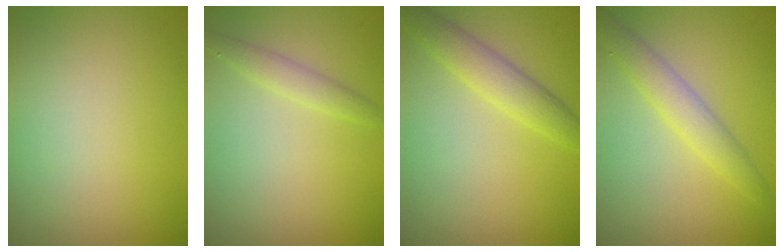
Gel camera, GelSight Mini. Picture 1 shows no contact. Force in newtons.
{"total": 1.5, "press": 1.5, "slide": 0.1}
{"total": 3.0, "press": 3.0, "slide": 0.1}
{"total": 2.8, "press": 2.8, "slide": 0.0}